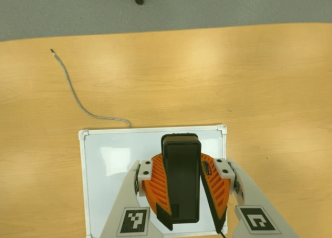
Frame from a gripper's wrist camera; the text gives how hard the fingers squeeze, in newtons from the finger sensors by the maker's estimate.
{"total": 12.5, "left": 11.6, "right": 13.4}